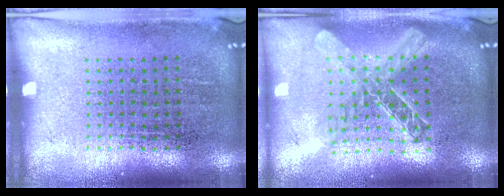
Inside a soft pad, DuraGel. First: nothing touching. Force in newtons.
{"total": 1.8, "press": 1.5, "slide": 1.0}